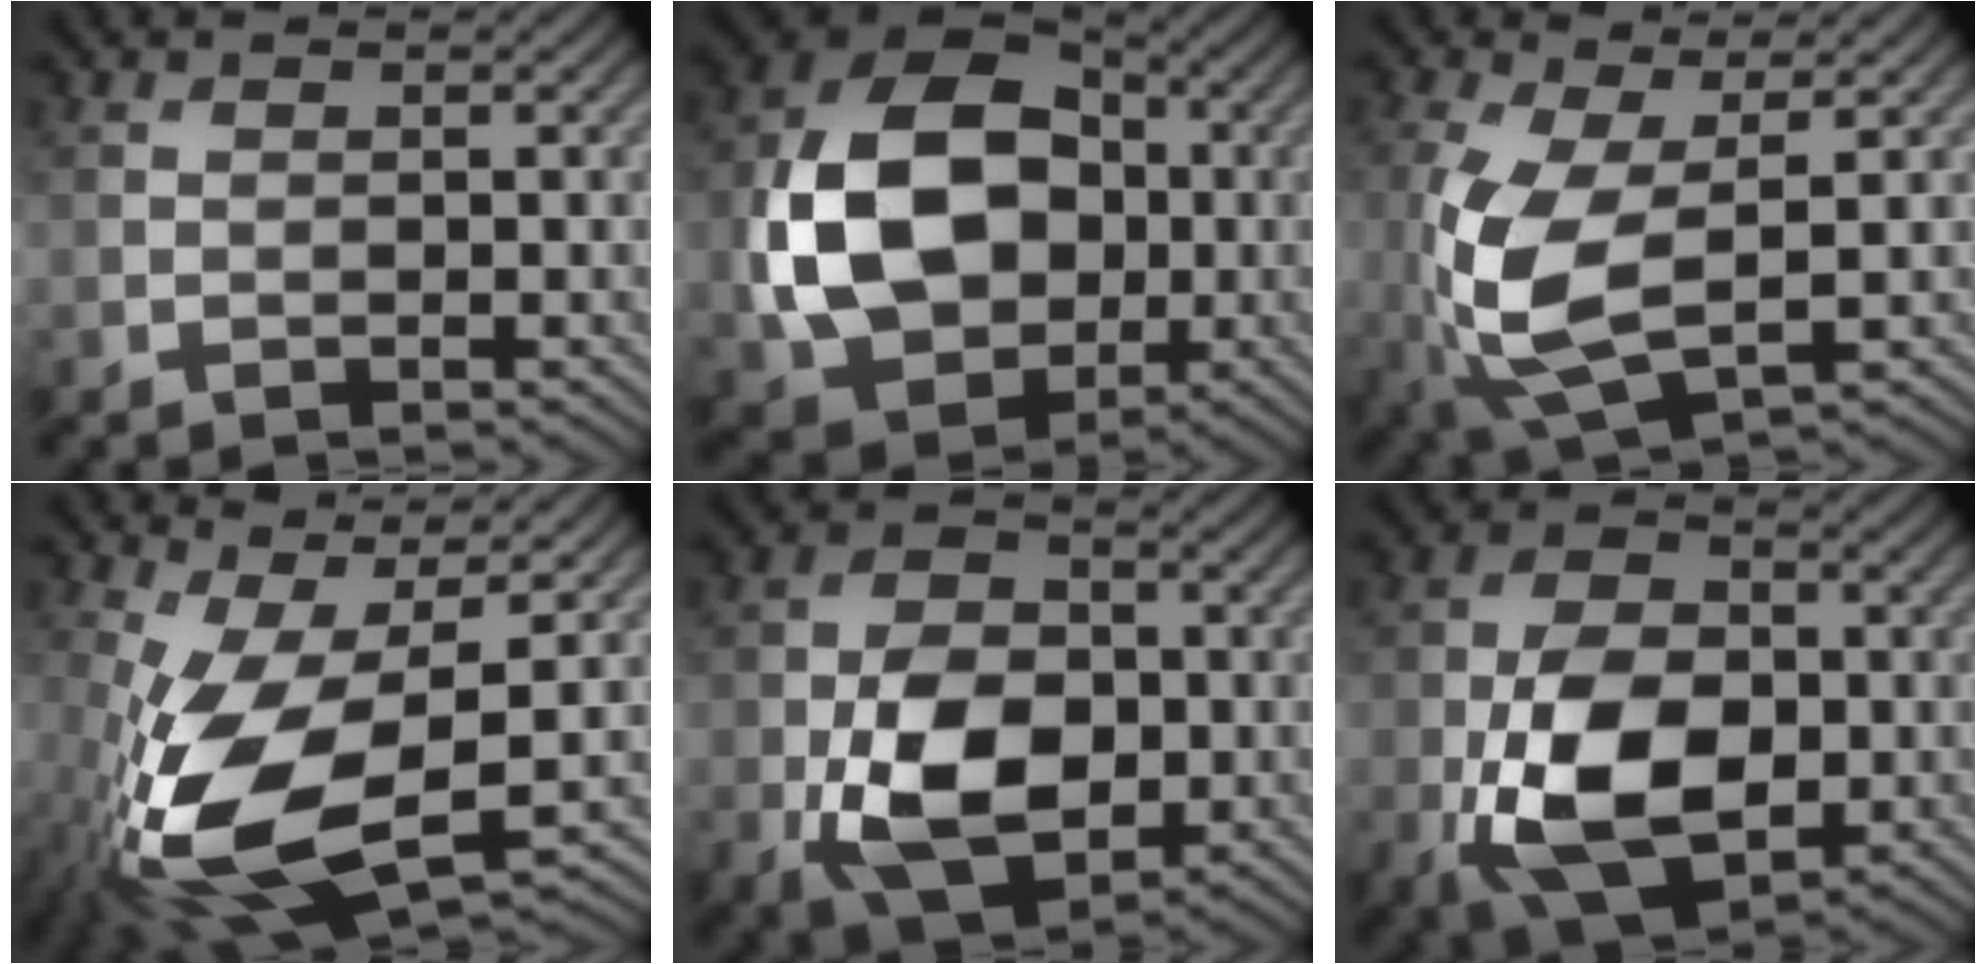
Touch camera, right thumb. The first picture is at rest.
{"total": 15.5, "force": [-0.8, 11.7, 10.1], "torque": [-0.219, 0.008, -0.015]}
{"total": 10.0, "force": [-0.9, 4.6, 8.8], "torque": [-0.222, -0.012, -0.015]}
{"total": 15.4, "force": [-3.4, 6.8, 13.3], "torque": [-0.309, -0.027, -0.054]}
{"total": 10.9, "force": [-2.5, 7.1, 7.8], "torque": [-0.170, -0.016, -0.044]}
{"total": 12.3, "force": [-3.0, 7.5, 9.2], "torque": [-0.201, -0.023, -0.056]}